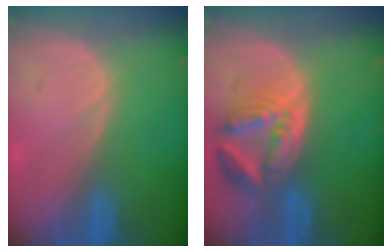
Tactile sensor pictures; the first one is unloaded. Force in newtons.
{"total": 8.2, "press": 7.2, "slide": 3.9}